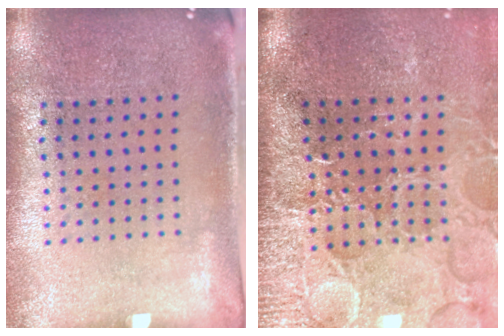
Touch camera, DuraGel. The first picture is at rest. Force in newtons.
{"total": 4.4, "press": 3.8, "slide": 2.2}